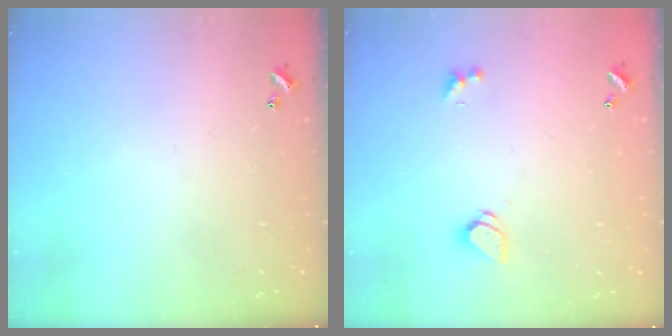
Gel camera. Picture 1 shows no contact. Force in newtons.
{"total": 1.3, "press": 1.2, "slide": 0.4}